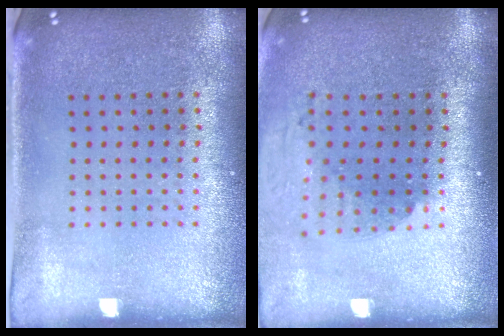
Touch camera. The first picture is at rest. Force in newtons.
{"total": 2.0, "press": 1.5, "slide": 1.4}